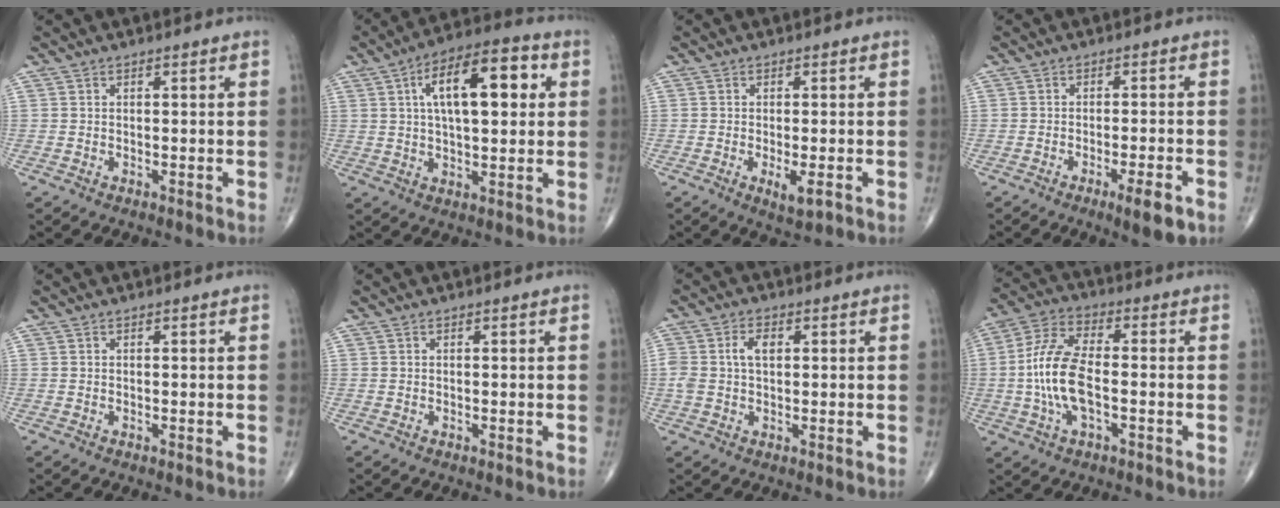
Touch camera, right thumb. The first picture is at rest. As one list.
[{"total": 15.2, "force": [3.8, 6.6, 13.2], "torque": [-0.192, 0.017, 0.054]}, {"total": 4.0, "force": [-1.4, 1.2, 3.6], "torque": [-0.056, -0.009, -0.020]}, {"total": 5.6, "force": [-3.0, 0.9, 4.7], "torque": [-0.070, 0.002, -0.043]}, {"total": 0.0}, {"total": 0.0}, {"total": 4.5, "force": [0.8, 2.7, 3.5], "torque": [-0.081, 0.013, 0.016]}, {"total": 11.9, "force": [-1.8, 5.4, 10.5], "torque": [-0.221, 0.027, -0.037]}]